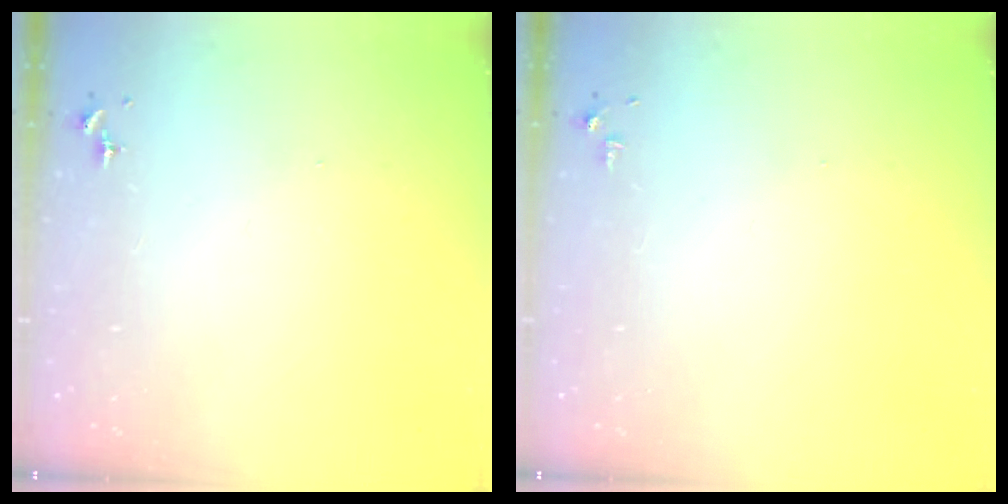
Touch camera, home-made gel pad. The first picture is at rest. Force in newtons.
{"total": 2.8, "press": 2.8, "slide": 0.4}